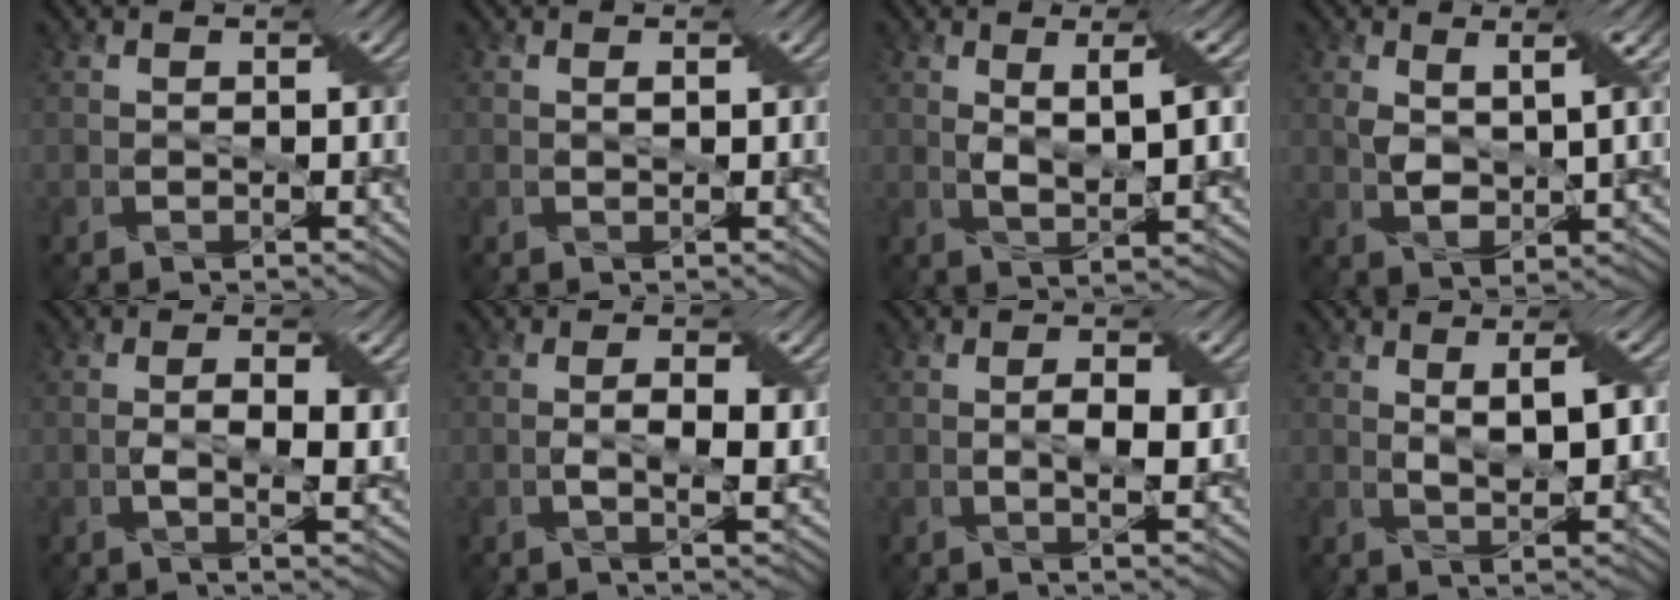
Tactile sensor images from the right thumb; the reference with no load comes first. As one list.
[{"total": 0.5, "force": [0.2, 0.2, 0.4], "torque": [-0.007, 0.000, 0.004]}, {"total": 4.0, "force": [1.6, 0.5, 3.6], "torque": [-0.067, 0.000, 0.032]}, {"total": 4.7, "force": [1.6, 1.6, 4.1], "torque": [-0.078, 0.000, 0.032]}, {"total": 3.7, "force": [0.0, 1.3, 3.5], "torque": [-0.063, -0.005, -0.001]}, {"total": 3.2, "force": [-0.1, 1.0, 3.0], "torque": [-0.055, -0.002, -0.003]}, {"total": 2.2, "force": [0.2, 0.7, 2.0], "torque": [-0.035, -0.001, 0.004]}, {"total": 2.8, "force": [1.3, 0.4, 2.5], "torque": [-0.042, -0.004, 0.027]}]